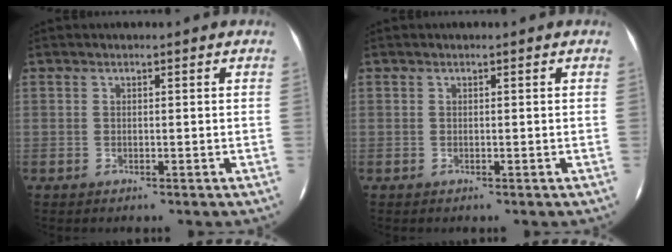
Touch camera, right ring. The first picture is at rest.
{"total": 0.0}